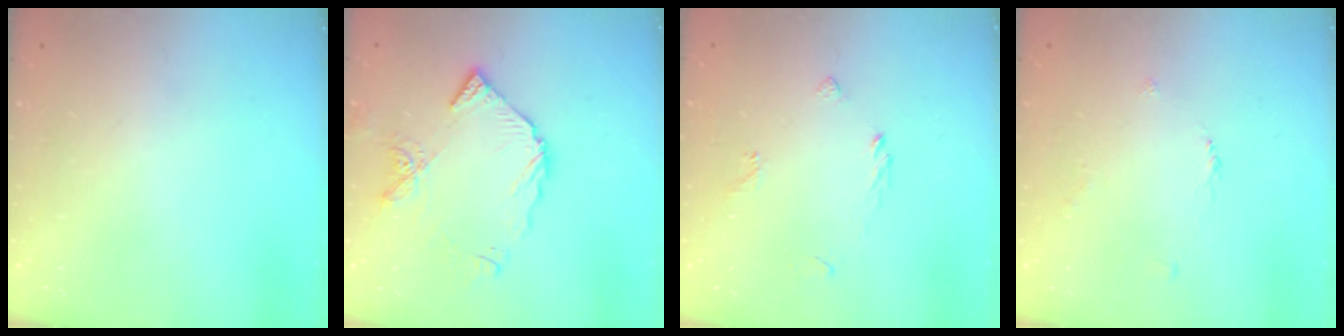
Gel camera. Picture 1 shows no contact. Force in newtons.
{"total": 10.6, "press": 10.5, "slide": 1.2}
{"total": 2.8, "press": 2.7, "slide": 0.6}
{"total": 2.5, "press": 2.5, "slide": 0.4}